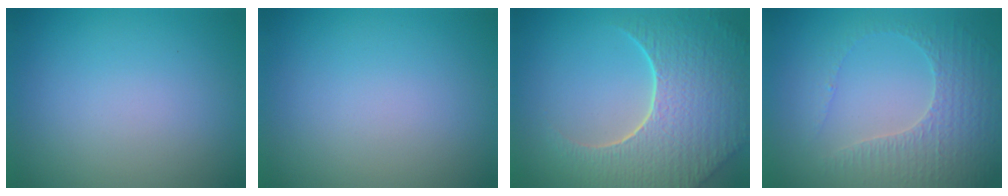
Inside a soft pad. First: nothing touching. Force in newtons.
{"total": 0.0}
{"total": 8.7, "press": 6.2, "slide": 6.2}
{"total": 3.4, "press": 3.2, "slide": 1.1}